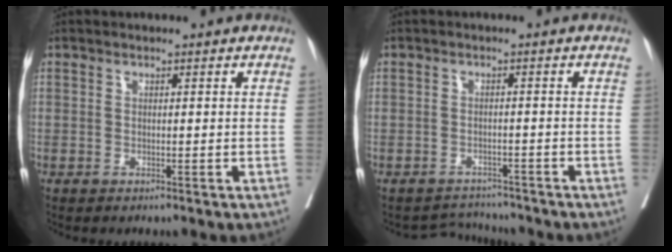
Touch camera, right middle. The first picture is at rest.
{"total": 3.2, "force": [-2.9, 0.2, -1.3], "torque": [0.020, 0.005, -0.044]}